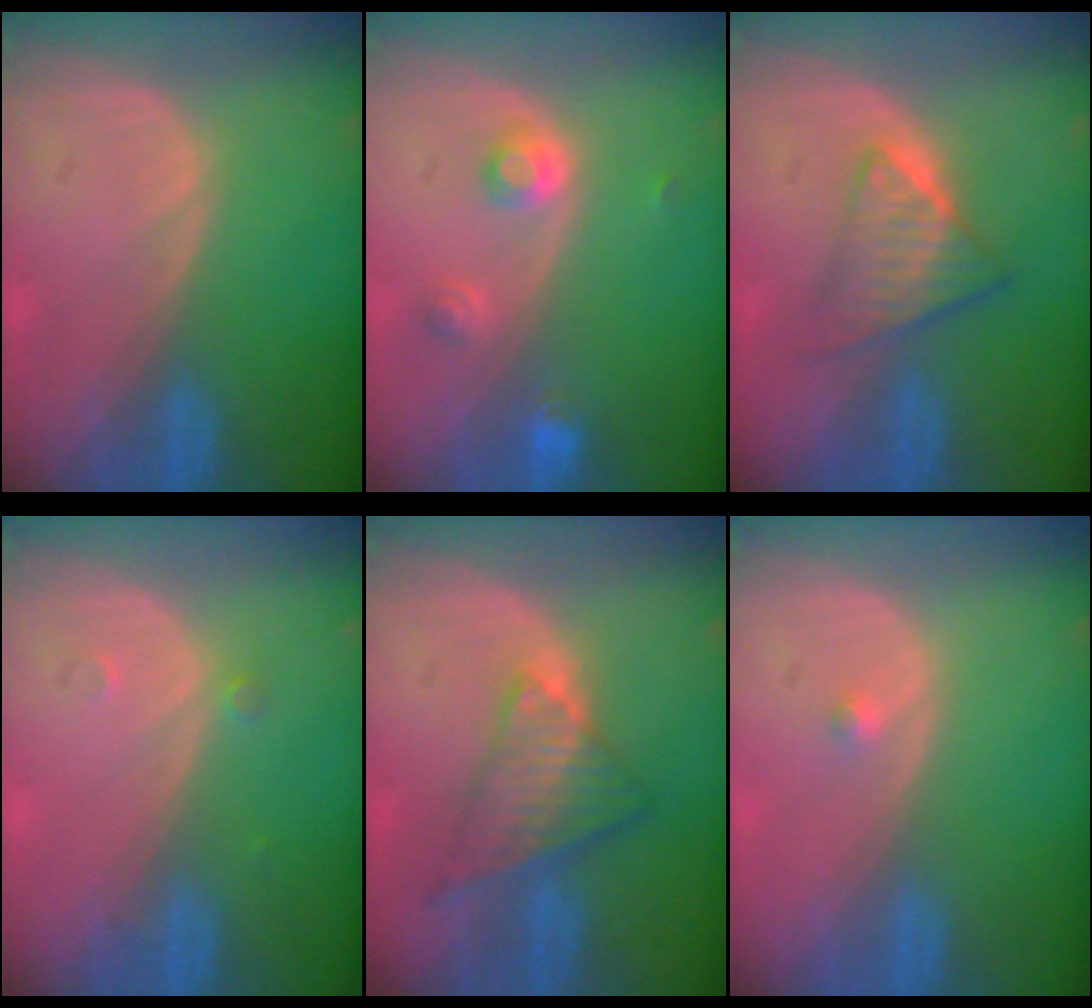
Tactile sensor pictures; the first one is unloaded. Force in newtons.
{"total": 3.3, "press": 3.2, "slide": 1.0}
{"total": 6.2, "press": 5.4, "slide": 3.0}
{"total": 0.8, "press": 0.8, "slide": 0.1}
{"total": 7.6, "press": 6.4, "slide": 4.1}
{"total": 0.8, "press": 0.6, "slide": 0.4}